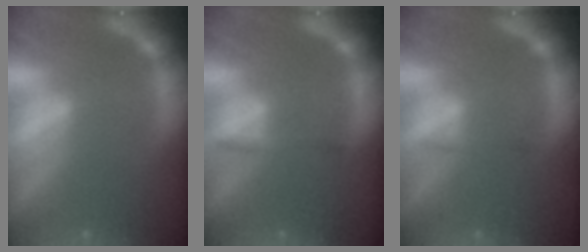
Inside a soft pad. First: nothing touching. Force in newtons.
{"total": 1.4}
{"total": 0.9}